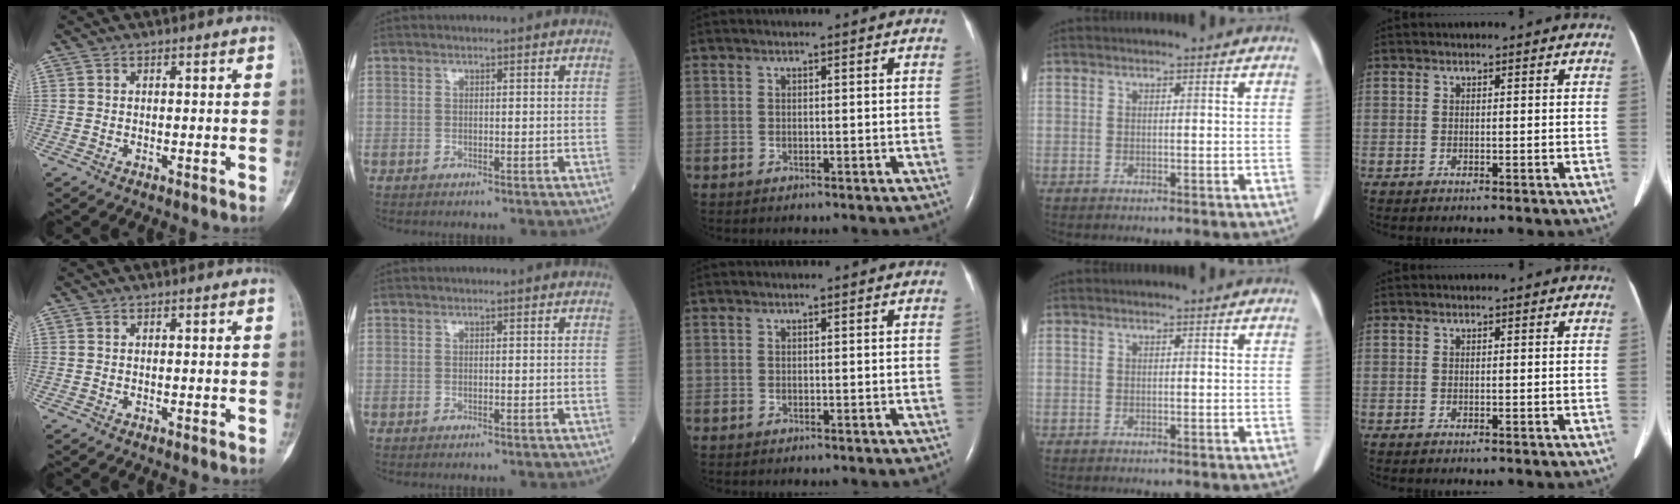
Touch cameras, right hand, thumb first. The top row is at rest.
{}